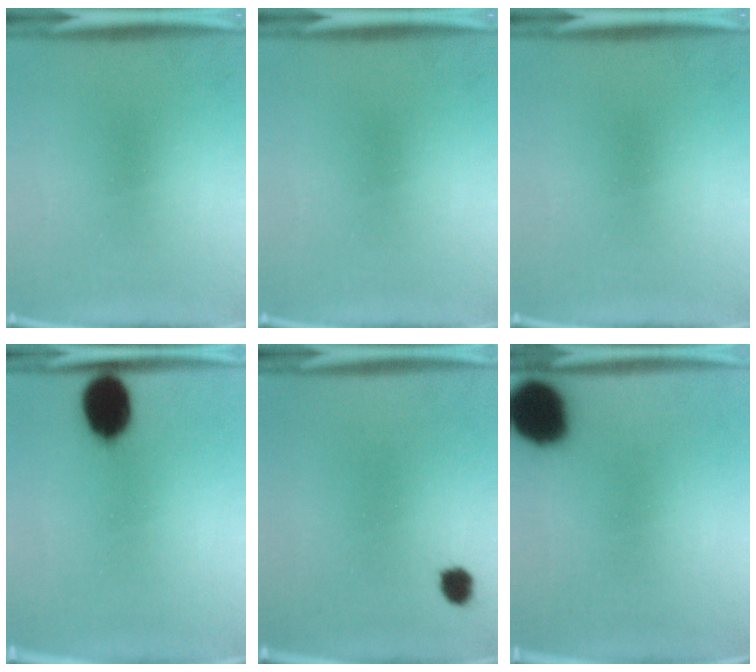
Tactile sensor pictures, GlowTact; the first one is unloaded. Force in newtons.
{"total": 0.0}
{"total": 0.0}
{"total": 10.2}
{"total": 2.8}
{"total": 15.6}